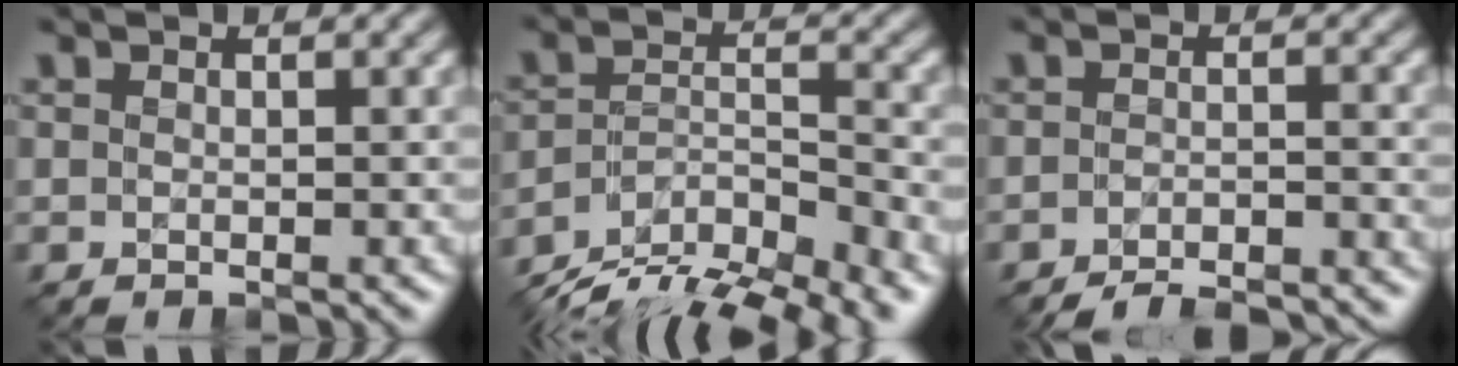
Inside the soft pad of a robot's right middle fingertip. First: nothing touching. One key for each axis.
{"total": 10.9, "fx": -9.0, "fy": 3.7, "fz": 4.9, "tx": -0.085, "ty": -0.007, "tz": -0.140}
{"total": 4.7, "fx": -4.3, "fy": 0.9, "fz": 1.7, "tx": -0.025, "ty": -0.003, "tz": -0.065}